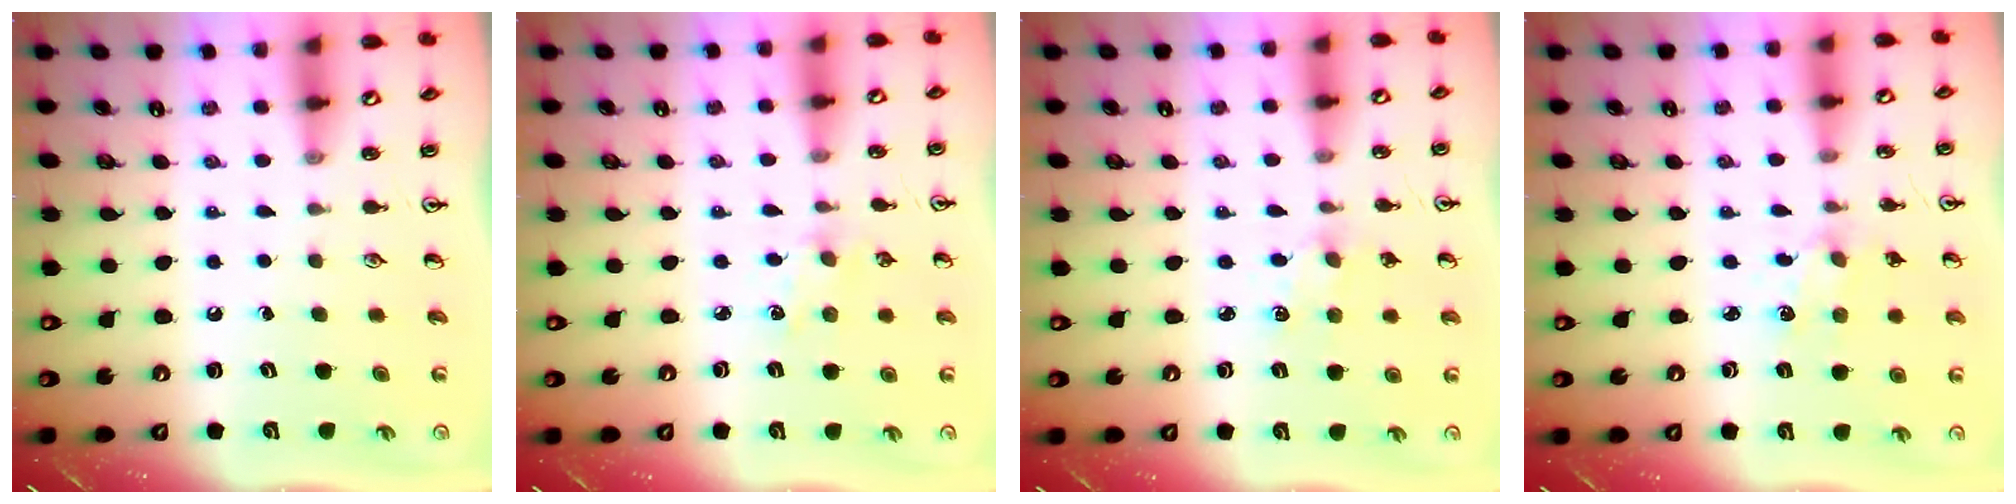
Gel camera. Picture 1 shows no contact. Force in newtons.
{"total": 2.6, "press": 2.5, "slide": 0.4}
{"total": 3.0, "press": 3.0, "slide": 0.4}
{"total": 2.7, "press": 2.7, "slide": 0.3}